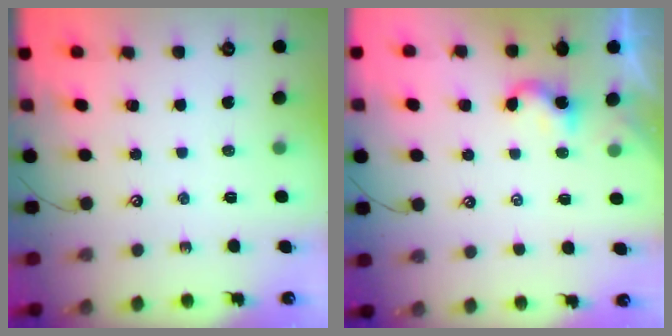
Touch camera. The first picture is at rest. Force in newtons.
{"total": 2.8, "press": 2.7, "slide": 0.3}